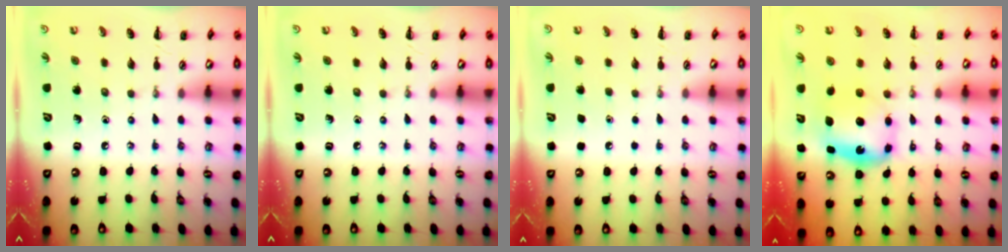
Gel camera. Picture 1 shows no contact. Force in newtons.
{"total": 0.0}
{"total": 1.6, "press": 1.6, "slide": 0.1}
{"total": 5.7, "press": 5.7, "slide": 1.0}